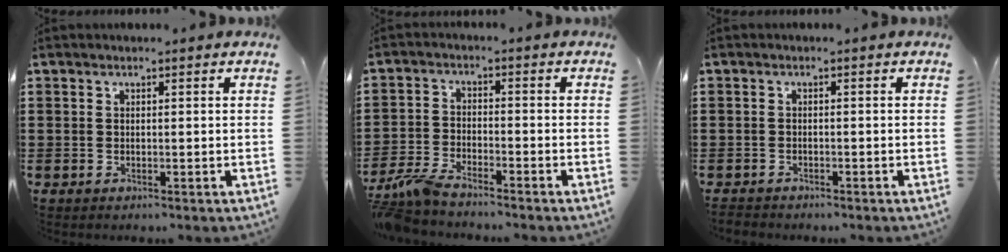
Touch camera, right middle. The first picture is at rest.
{"total": 4.8, "force": [-4.4, 0.6, 1.9], "torque": [-0.061, -0.008, -0.093]}
{"total": 1.2, "force": [-1.1, 0.5, -0.2], "torque": [0.000, 0.004, -0.026]}